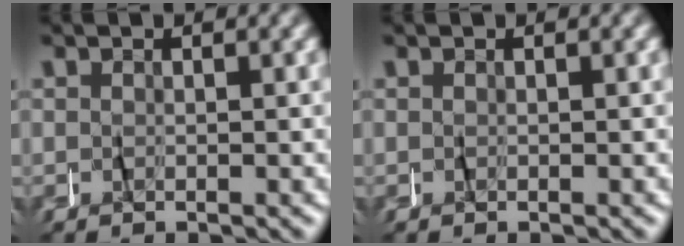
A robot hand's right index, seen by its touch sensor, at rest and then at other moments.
{"total": 0.0}